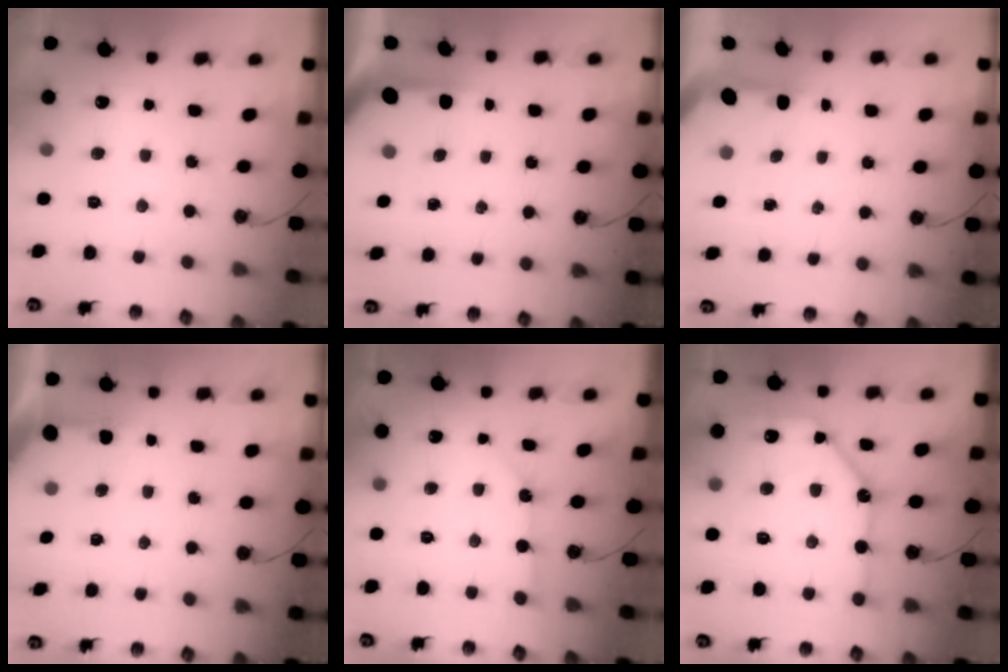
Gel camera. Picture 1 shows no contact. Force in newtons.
{"total": 3.9, "press": 3.8, "slide": 0.3}
{"total": 2.9, "press": 2.9, "slide": 0.2}
{"total": 2.6, "press": 2.6, "slide": 0.4}
{"total": 2.5, "press": 2.5, "slide": 0.3}
{"total": 13.5, "press": 13.4, "slide": 1.5}